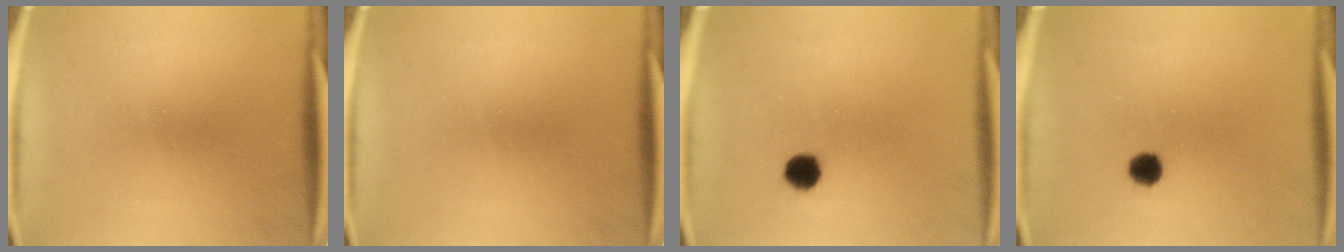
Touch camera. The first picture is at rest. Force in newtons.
{"total": 0.0}
{"total": 4.0}
{"total": 2.8}